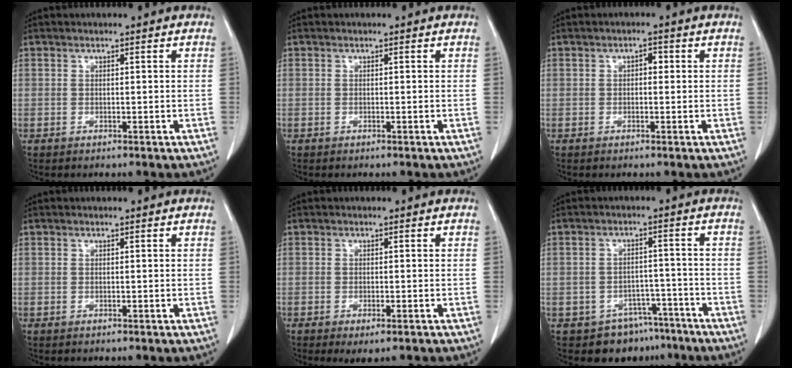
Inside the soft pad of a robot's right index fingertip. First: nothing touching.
{"total": 0.0}
{"total": 1.4, "force": [0.1, 0.8, 1.1], "torque": [-0.014, 0.006, 0.000]}
{"total": 0.0}
{"total": 2.9, "force": [-1.9, 0.7, 2.1], "torque": [-0.026, -0.006, -0.025]}
{"total": 7.4, "force": [-5.3, 5.0, 0.7], "torque": [0.011, 0.027, -0.068]}